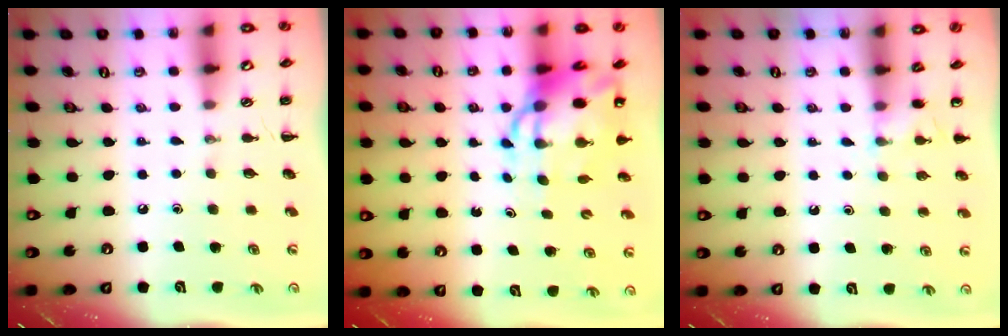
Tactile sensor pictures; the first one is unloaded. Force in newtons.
{"total": 10.0, "press": 9.7, "slide": 2.6}
{"total": 5.2, "press": 5.0, "slide": 1.5}